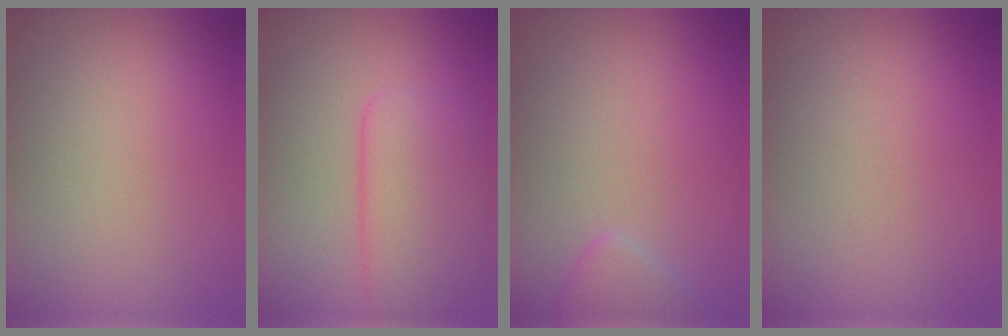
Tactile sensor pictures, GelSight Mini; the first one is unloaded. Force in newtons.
{"total": 4.5, "press": 4.5, "slide": 0.3}
{"total": 1.6, "press": 1.6, "slide": 0.1}
{"total": 0.0}